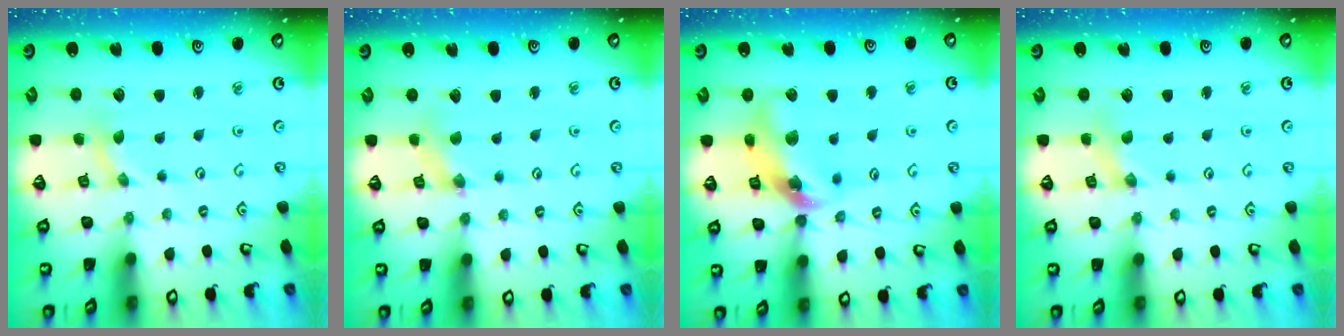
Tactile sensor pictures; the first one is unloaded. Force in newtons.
{"total": 0.9, "press": 0.9, "slide": 0.2}
{"total": 14.5, "press": 14.4, "slide": 1.9}
{"total": 1.0, "press": 1.0, "slide": 0.2}